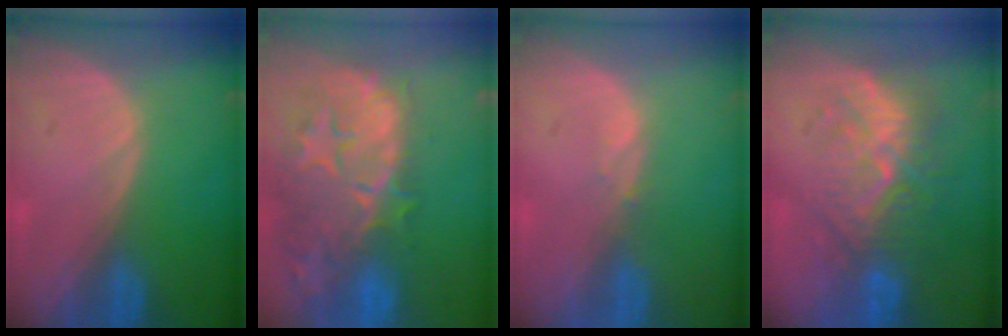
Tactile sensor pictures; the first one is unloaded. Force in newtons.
{"total": 14.6, "press": 11.8, "slide": 8.6}
{"total": 0.7, "press": 0.7, "slide": 0.2}
{"total": 9.0, "press": 8.6, "slide": 2.4}